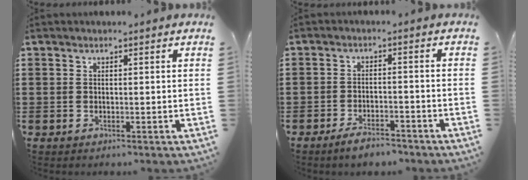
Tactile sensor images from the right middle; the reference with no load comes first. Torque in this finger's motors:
{"motor_torque": [1.44, -0.70, 0.18, 0.10]}